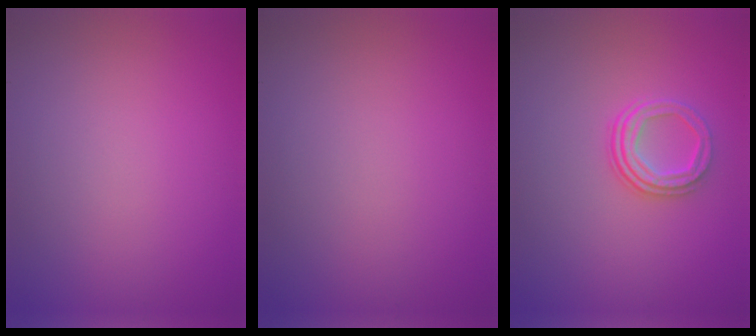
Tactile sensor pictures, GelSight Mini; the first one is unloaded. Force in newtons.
{"total": 0.0}
{"total": 3.1, "press": 2.4, "slide": 1.9}